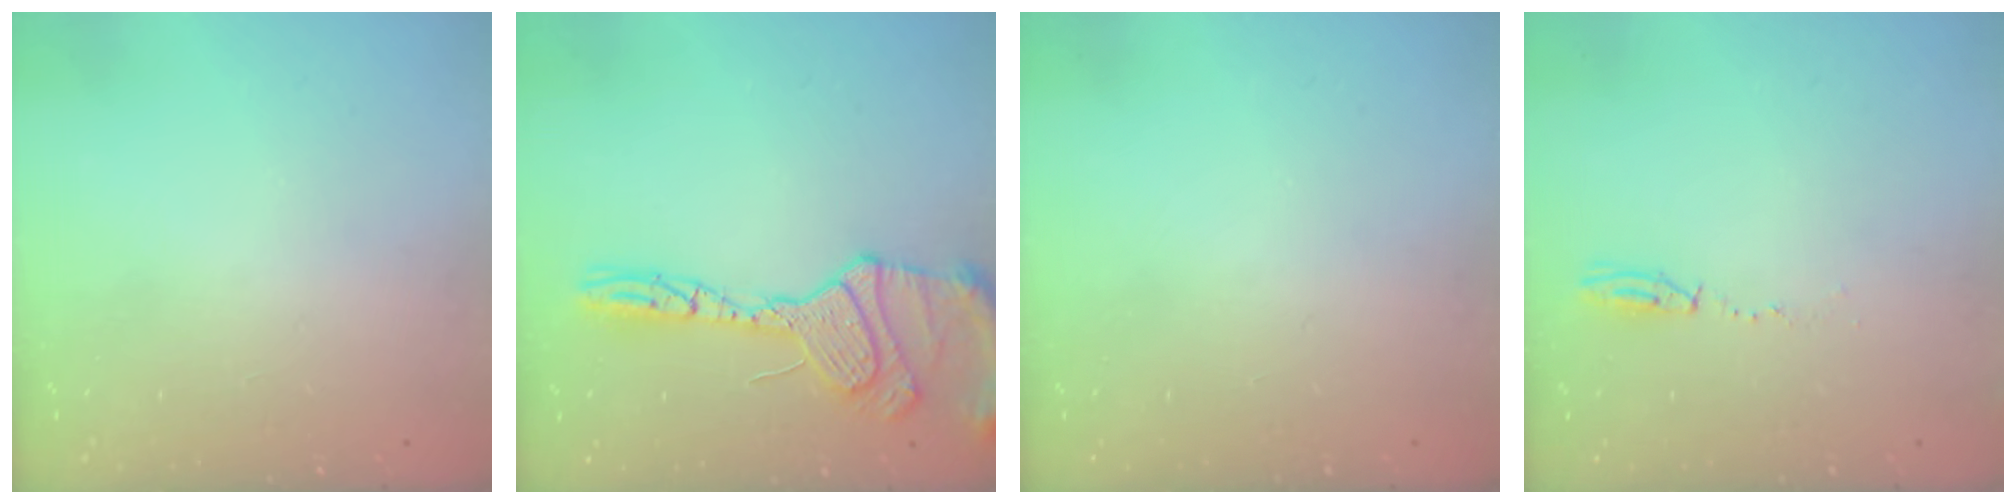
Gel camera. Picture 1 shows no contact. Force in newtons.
{"total": 20.2, "press": 19.4, "slide": 5.7}
{"total": 0.0}
{"total": 3.6, "press": 3.5, "slide": 0.8}